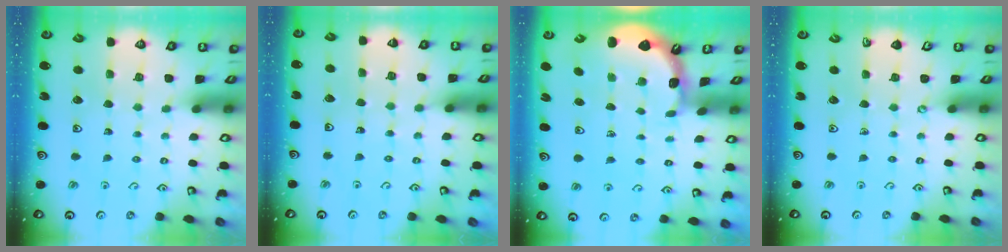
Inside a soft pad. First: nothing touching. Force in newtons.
{"total": 1.7, "press": 1.7, "slide": 0.1}
{"total": 1.5, "press": 1.5, "slide": 0.2}
{"total": 0.0}